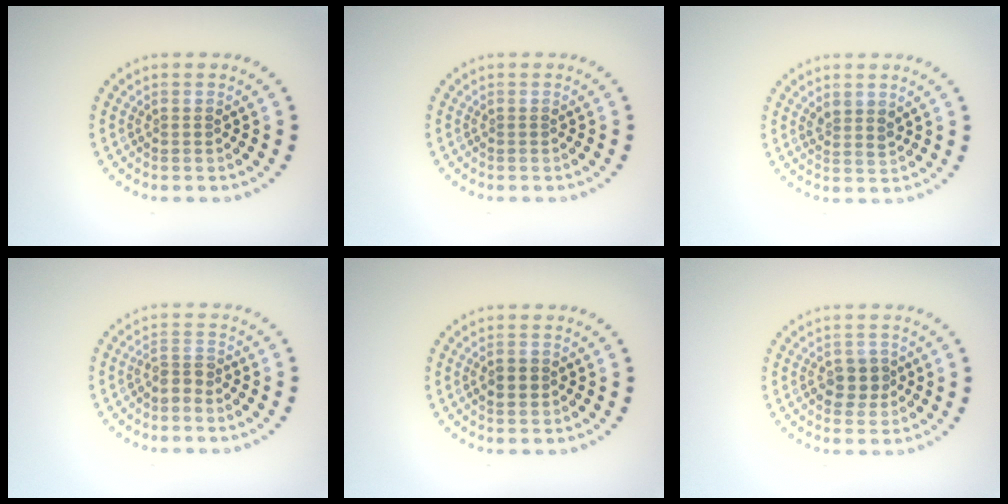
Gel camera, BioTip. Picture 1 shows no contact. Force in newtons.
{"total": 0.0}
{"total": 1.5, "press": 1.3, "slide": 0.8}
{"total": 1.9, "press": 1.4, "slide": 1.2}
{"total": 2.1, "press": 2.1, "slide": 0.1}
{"total": 2.5, "press": 2.4, "slide": 0.8}